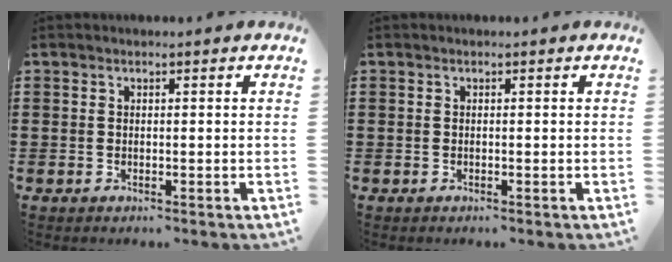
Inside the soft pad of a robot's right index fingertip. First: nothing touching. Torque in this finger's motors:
{"motor_torque": [0.31, 0.31, 0.00, 0.00]}